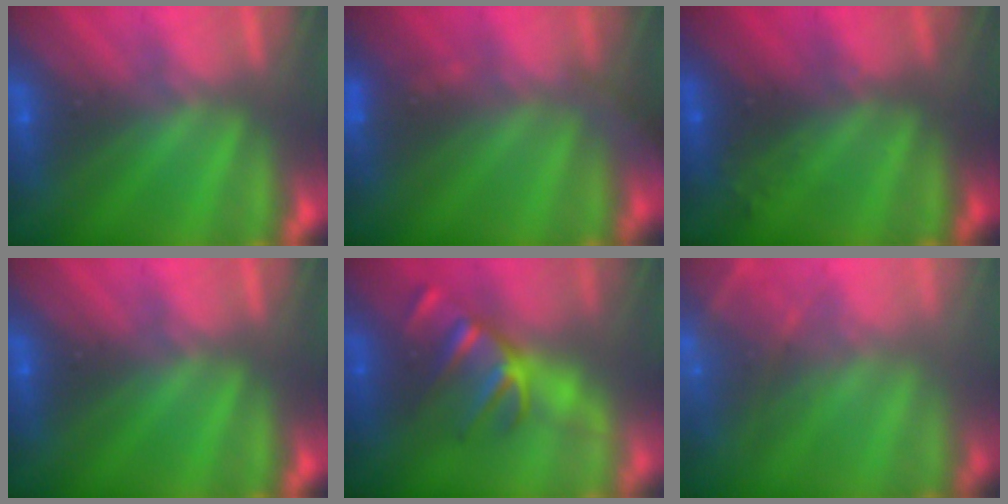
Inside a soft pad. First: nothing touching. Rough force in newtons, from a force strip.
{"total": 2.8}
{"total": 2.7}
{"total": 0.0}
{"total": 2.9}
{"total": 7.4}